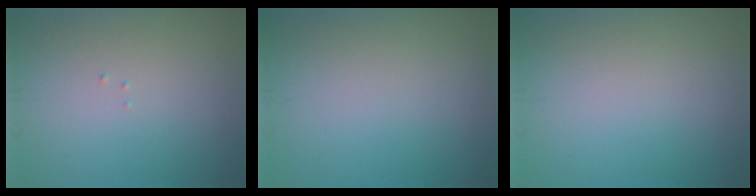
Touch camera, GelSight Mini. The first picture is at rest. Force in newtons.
{"total": 0.0}
{"total": 0.0}